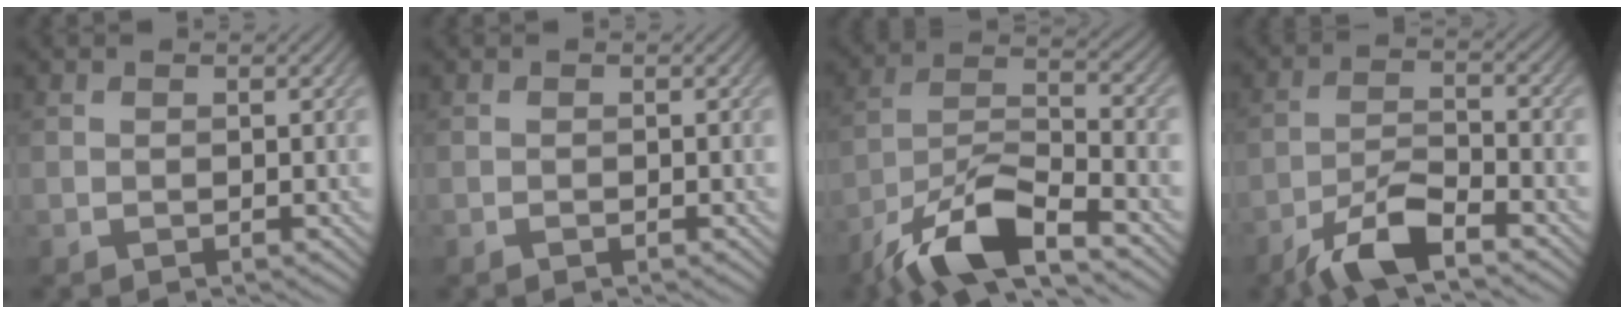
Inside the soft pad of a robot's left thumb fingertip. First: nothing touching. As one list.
[{"total": 0.5, "force": [-0.4, 0.1, 0.3], "torque": [-0.007, -0.001, -0.007]}, {"total": 11.8, "force": [-8.2, 3.3, 7.9], "torque": [-0.150, 0.001, -0.167]}, {"total": 7.5, "force": [-5.3, 1.7, 5.0], "torque": [-0.099, 0.001, -0.106]}]